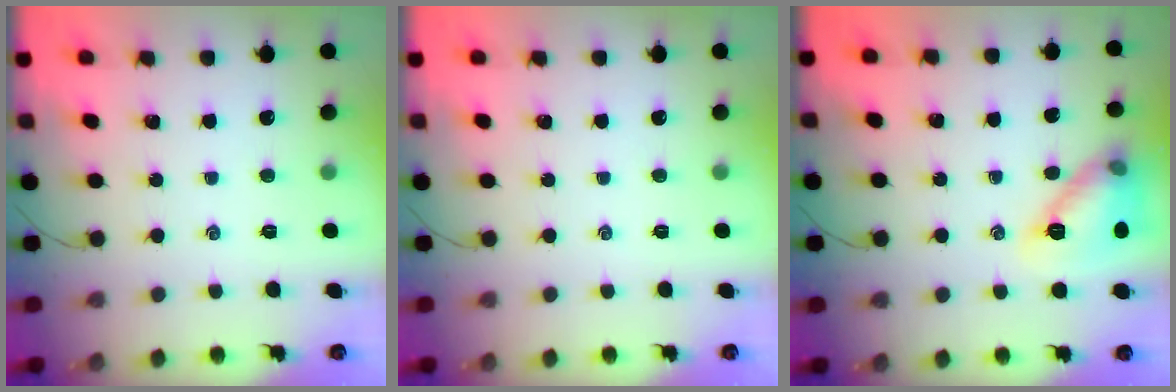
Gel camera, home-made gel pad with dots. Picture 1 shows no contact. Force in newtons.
{"total": 0.0}
{"total": 12.9, "press": 12.9, "slide": 0.3}